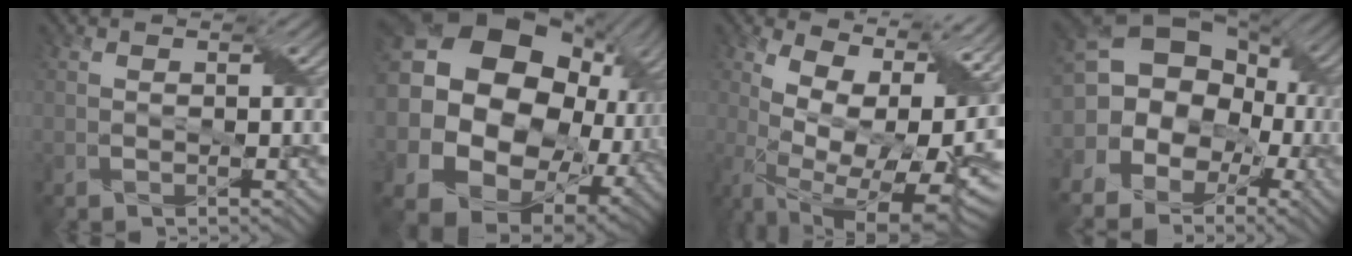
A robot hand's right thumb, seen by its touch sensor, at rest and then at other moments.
{"total": 24.1, "force": [0.0, 20.2, 13.1], "torque": [-0.309, -0.023, 0.000]}
{"total": 17.3, "force": [1.5, 8.4, 15.0], "torque": [-0.223, 0.000, 0.049]}
{"total": 15.8, "force": [-1.3, 13.0, 8.8], "torque": [-0.196, 0.003, -0.045]}